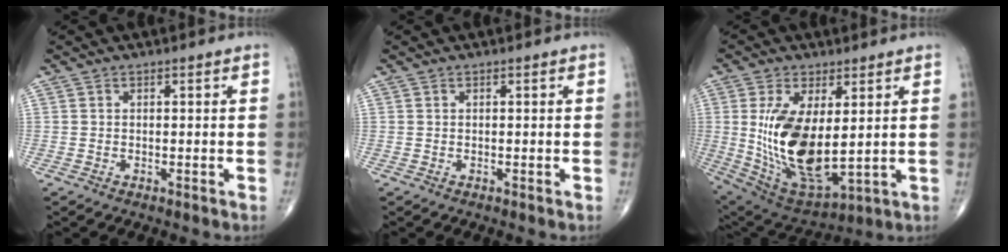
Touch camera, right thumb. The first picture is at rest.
{"total": 0.0}
{"total": 18.4, "force": [1.4, 8.6, 16.2], "torque": [-0.305, -0.025, 0.050]}